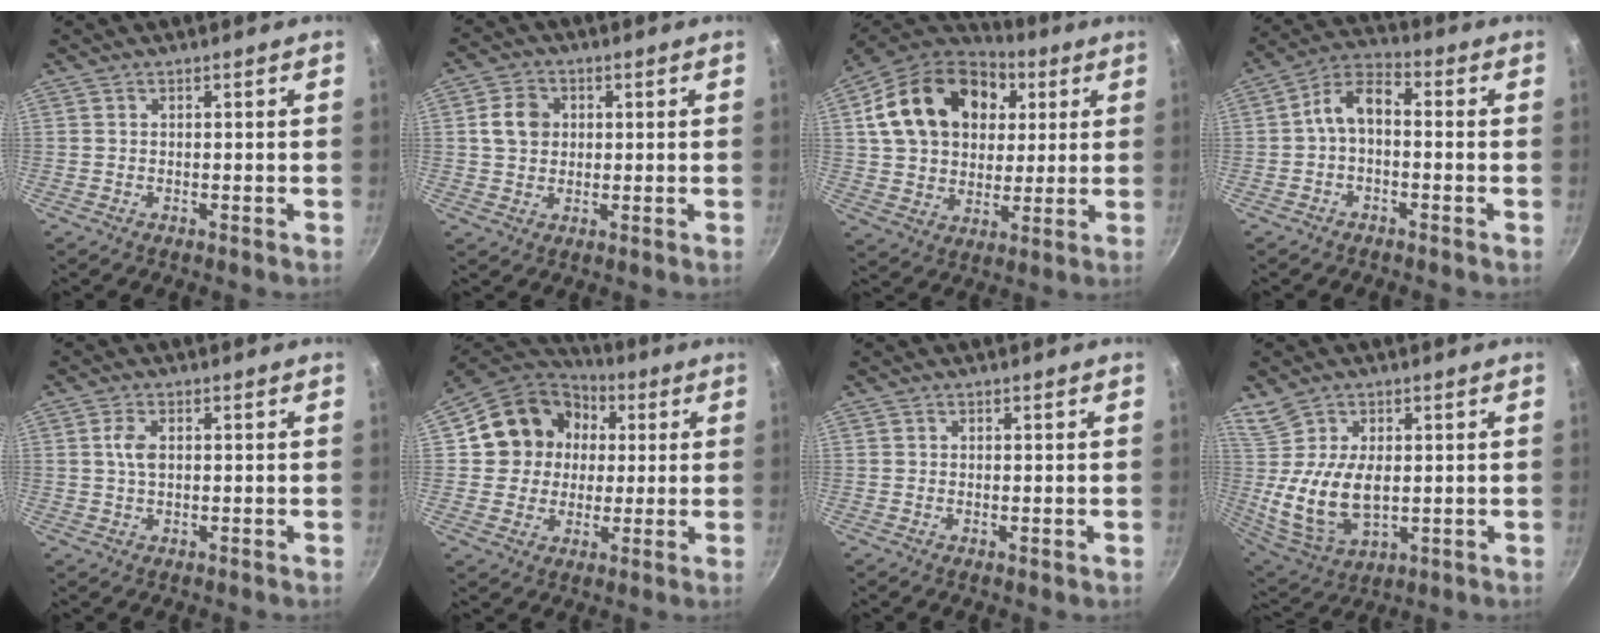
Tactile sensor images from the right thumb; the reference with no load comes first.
{"total": 6.0, "force": [1.0, 5.1, 3.1], "torque": [-0.036, 0.007, 0.012]}
{"total": 23.6, "force": [7.0, 17.1, 14.7], "torque": [-0.234, 0.010, 0.116]}
{"total": 7.2, "force": [-1.0, 4.1, 5.8], "torque": [-0.101, 0.041, -0.027]}
{"total": 3.3, "force": [0.6, 1.9, 2.7], "torque": [-0.051, 0.003, 0.009]}
{"total": 15.5, "force": [3.1, 13.8, 6.3], "torque": [-0.082, 0.024, 0.043]}
{"total": 0.7, "force": [0.0, 0.2, 0.7], "torque": [-0.010, -0.002, -0.001]}
{"total": 11.9, "force": [1.0, 7.1, 9.4], "torque": [-0.167, -0.025, 0.032]}